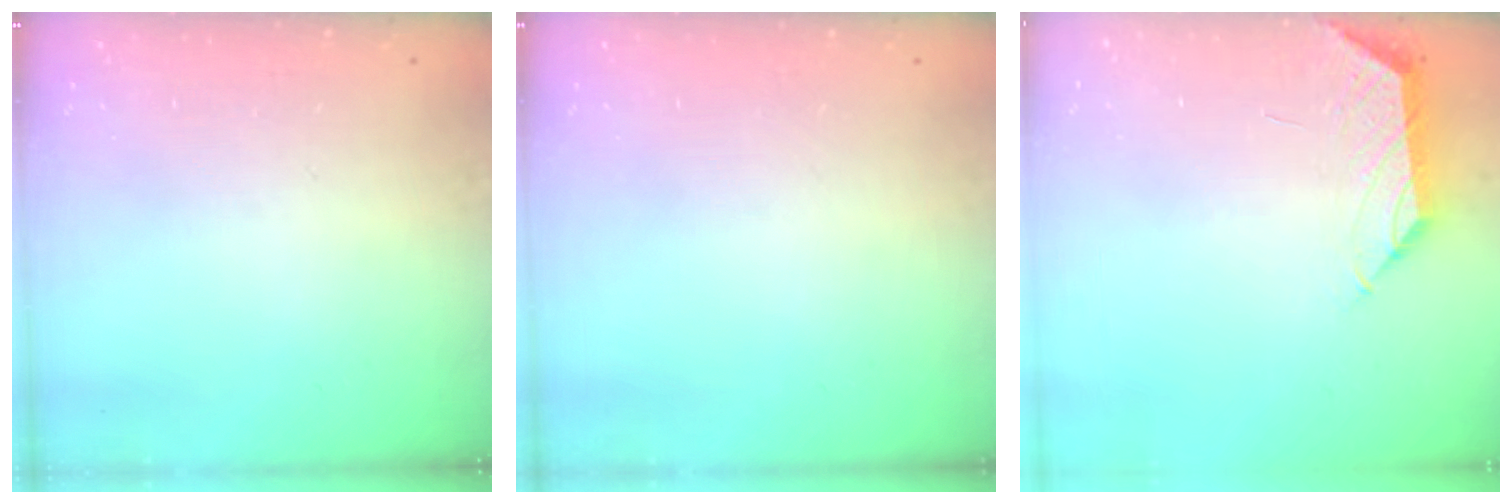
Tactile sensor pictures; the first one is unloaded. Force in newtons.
{"total": 0.0}
{"total": 1.5, "press": 1.3, "slide": 0.6}